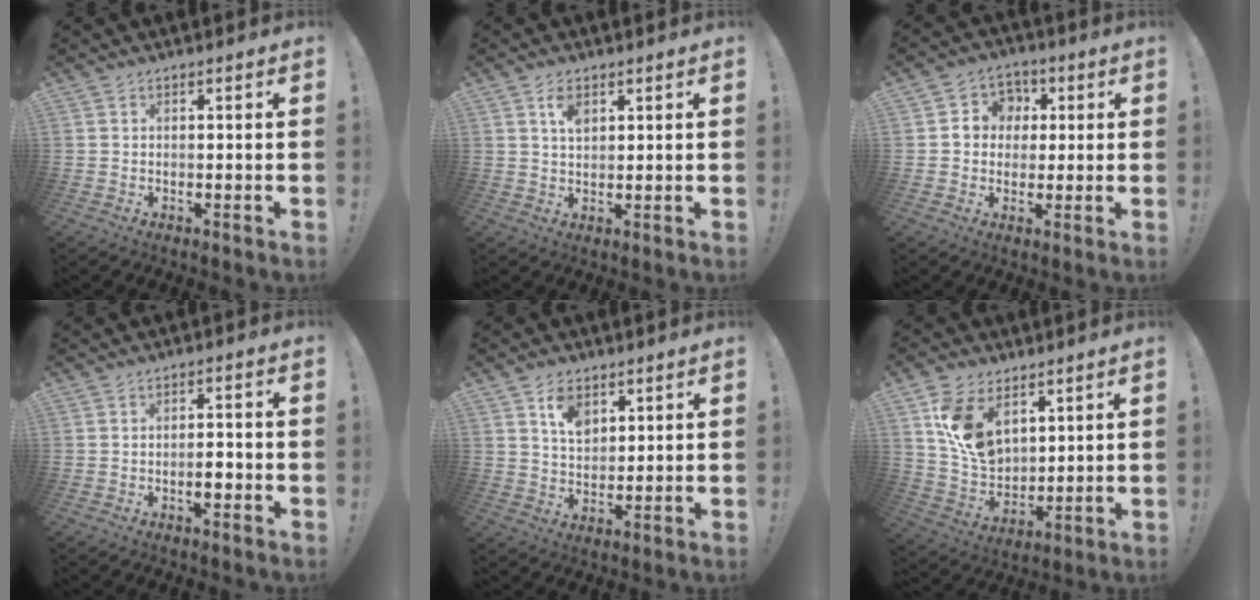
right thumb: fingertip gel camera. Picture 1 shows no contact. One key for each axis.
{"total": 4.4, "fx": 2.0, "fy": 2.2, "fz": 3.2, "tx": -0.046, "ty": -0.009, "tz": 0.032}
{"total": 7.6, "fx": 0.1, "fy": 7.3, "fz": 2.2, "tx": -0.026, "ty": 0.008, "tz": 0.008}
{"total": 3.3, "fx": -1.2, "fy": 1.5, "fz": 2.7, "tx": -0.034, "ty": 0.009, "tz": -0.022}
{"total": 7.9, "fx": 4.3, "fy": 5.2, "fz": 4.2, "tx": -0.060, "ty": -0.020, "tz": 0.078}
{"total": 14.0, "fx": 6.4, "fy": 9.6, "fz": 7.9, "tx": -0.131, "ty": -0.033, "tz": 0.128}